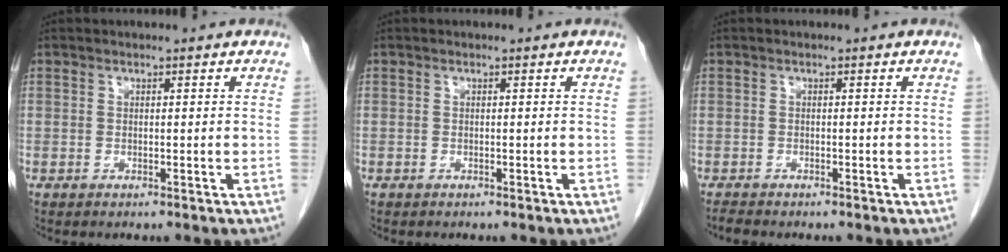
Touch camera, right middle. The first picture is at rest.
{"total": 0.0}
{"total": 1.2, "force": [-1.2, 0.1, 0.3], "torque": [-0.014, -0.006, -0.021]}